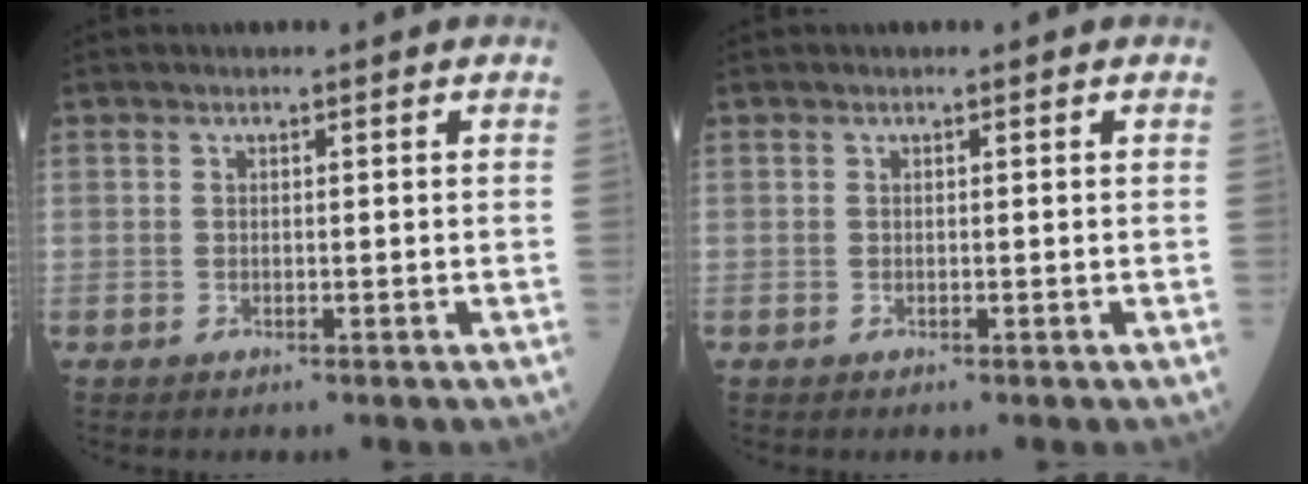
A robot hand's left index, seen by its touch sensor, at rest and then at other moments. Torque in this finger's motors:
{"motor_torque": [-0.22, 0.19, 0.01, -0.01]}